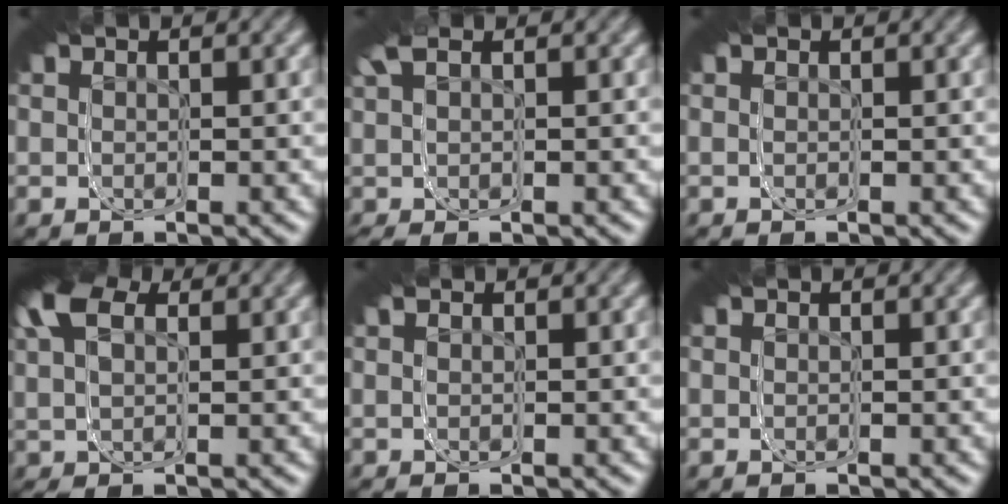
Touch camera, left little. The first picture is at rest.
{"total": 1.4, "force": [1.1, 0.0, 0.8], "torque": [-0.018, 0.023, 0.011]}
{"total": 0.5, "force": [0.2, -0.5, 0.0], "torque": [0.005, 0.006, 0.001]}
{"total": 5.2, "force": [2.2, 3.5, 3.2], "torque": [-0.060, 0.026, 0.018]}
{"total": 0.7, "force": [0.4, -0.5, 0.3], "torque": [-0.003, 0.013, 0.002]}
{"total": 0.0}